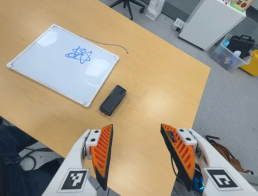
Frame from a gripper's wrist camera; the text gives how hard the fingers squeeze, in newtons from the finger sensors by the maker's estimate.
{"total": 0.0}